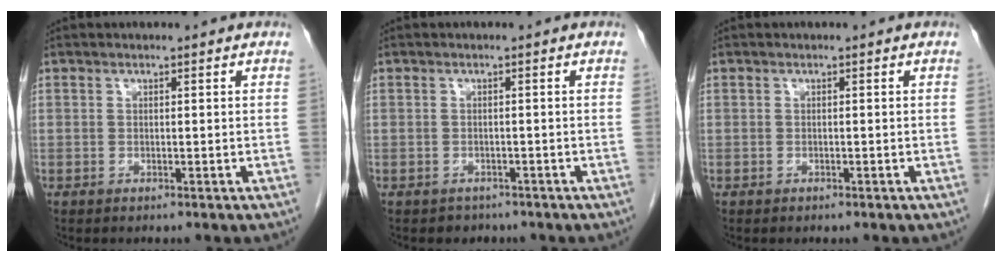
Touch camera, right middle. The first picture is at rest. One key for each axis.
{"total": 2.2, "fx": -1.7, "fy": 1.4, "fz": -0.1, "tx": -0.014, "ty": 0.003, "tz": -0.025}
{"total": 0.0}